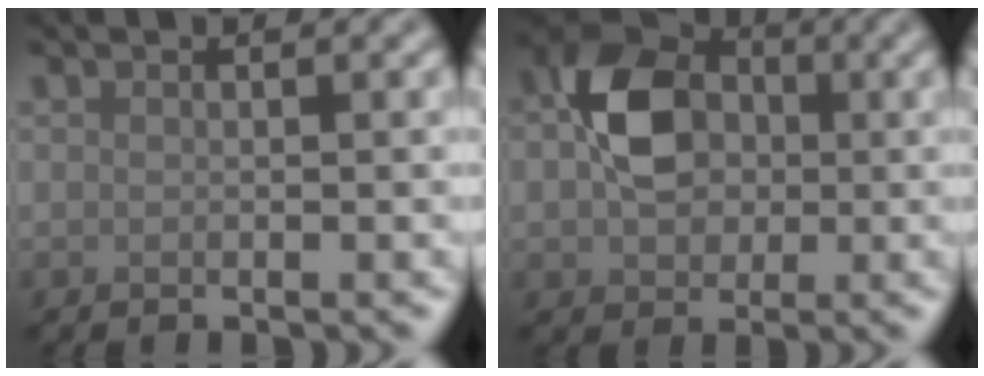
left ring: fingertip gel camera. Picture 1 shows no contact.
{"total": 6.7, "force": [0.3, 5.1, 4.4], "torque": [-0.082, 0.013, -0.005]}